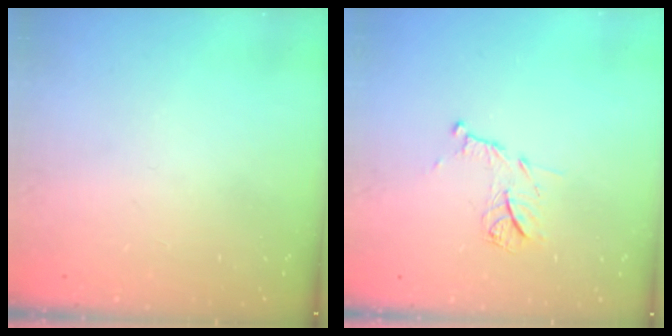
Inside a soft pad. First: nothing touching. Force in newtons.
{"total": 10.1, "press": 10.1, "slide": 0.5}